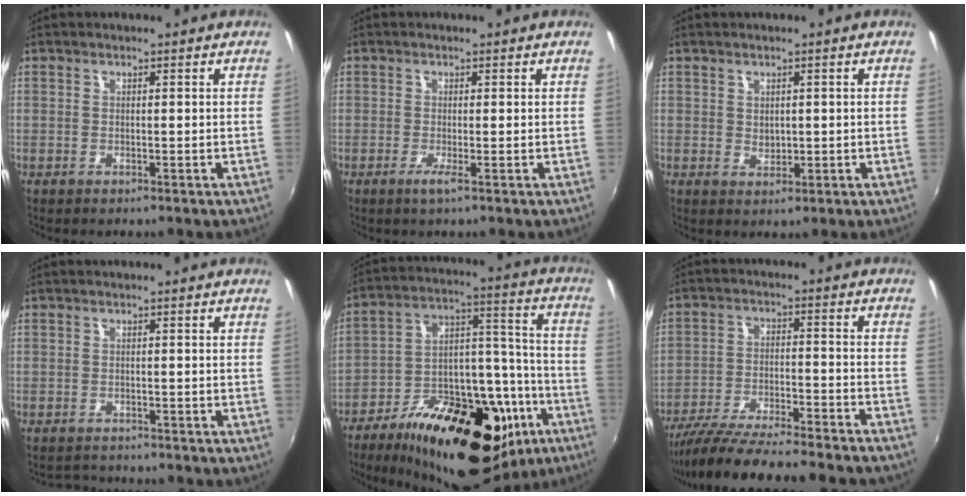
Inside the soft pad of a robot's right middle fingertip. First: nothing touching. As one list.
[{"total": 1.5, "force": [-0.7, -0.4, 1.3], "torque": [-0.028, -0.007, -0.017]}, {"total": 1.7, "force": [0.4, 1.4, 0.9], "torque": [-0.010, 0.001, 0.008]}, {"total": 2.3, "force": [-2.2, 0.6, 0.1], "torque": [-0.009, -0.005, -0.038]}, {"total": 33.2, "force": [-19.3, 15.4, 22.2], "torque": [-0.340, 0.023, -0.268]}, {"total": 19.5, "force": [-17.1, 1.1, 9.2], "torque": [-0.178, -0.046, -0.268]}]